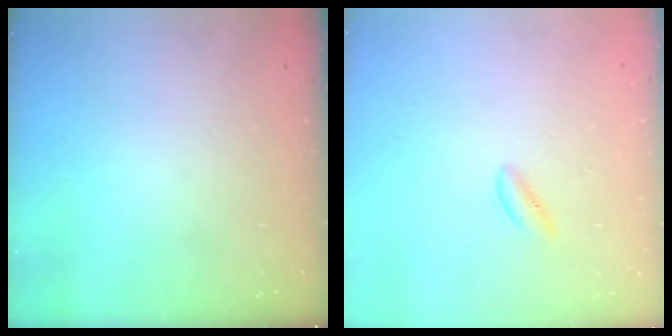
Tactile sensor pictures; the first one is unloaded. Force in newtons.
{"total": 0.5, "press": 0.4, "slide": 0.4}